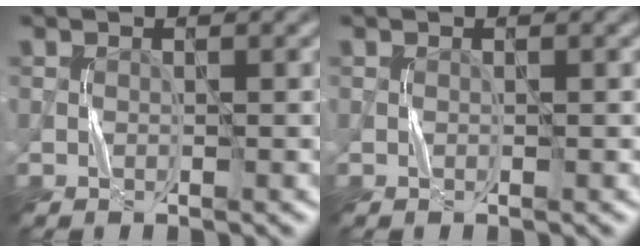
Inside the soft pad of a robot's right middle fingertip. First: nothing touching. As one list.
[{"total": 0.0}]